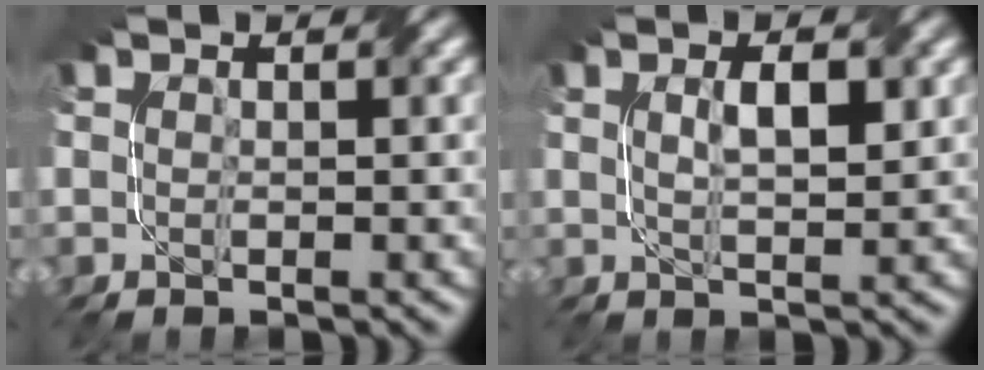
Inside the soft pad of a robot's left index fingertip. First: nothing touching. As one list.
[{"total": 3.1, "force": [0.9, 0.8, 2.8], "torque": [-0.053, 0.004, 0.018]}]